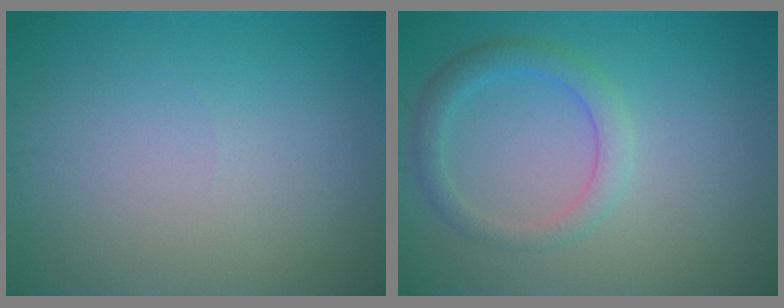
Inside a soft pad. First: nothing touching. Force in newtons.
{"total": 2.7, "press": 2.6, "slide": 0.2}